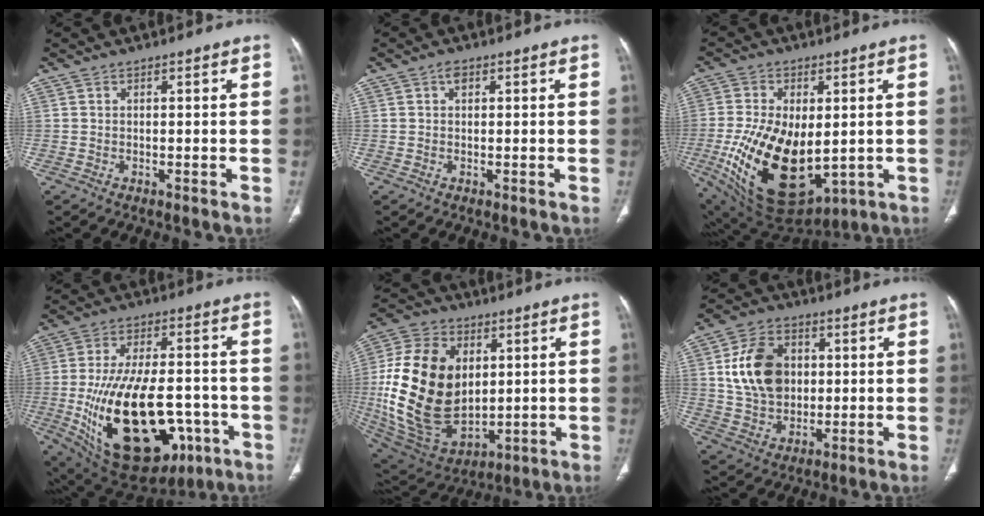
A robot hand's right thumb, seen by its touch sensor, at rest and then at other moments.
{"total": 1.4, "force": [0.5, 0.9, 0.9], "torque": [-0.004, 0.004, 0.006]}
{"total": 21.7, "force": [-2.4, 12.4, 17.7], "torque": [-0.326, -0.022, -0.006]}
{"total": 28.3, "force": [-7.5, 15.2, 22.7], "torque": [-0.404, 0.002, -0.085]}
{"total": 26.5, "force": [1.8, 17.8, 19.7], "torque": [-0.383, -0.012, 0.055]}
{"total": 13.7, "force": [2.2, 10.3, 8.8], "torque": [-0.130, 0.000, 0.044]}